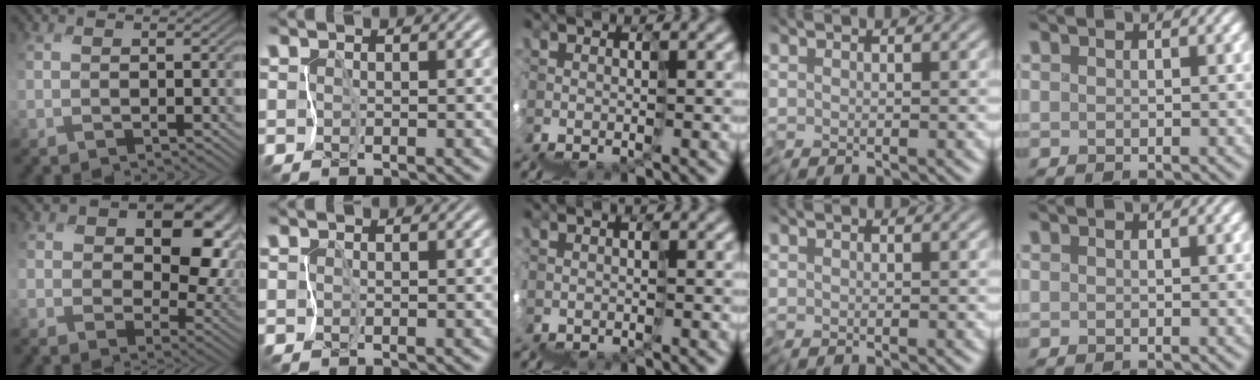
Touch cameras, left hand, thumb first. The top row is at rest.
{"thumb": {"total": 12.0, "force": [2.8, 8.6, 7.9], "torque": [-0.134, -0.012, 0.053]}, "middle": {"total": 1.3, "force": [-0.3, 1.1, 0.7], "torque": [-0.012, -0.004, -0.005]}}